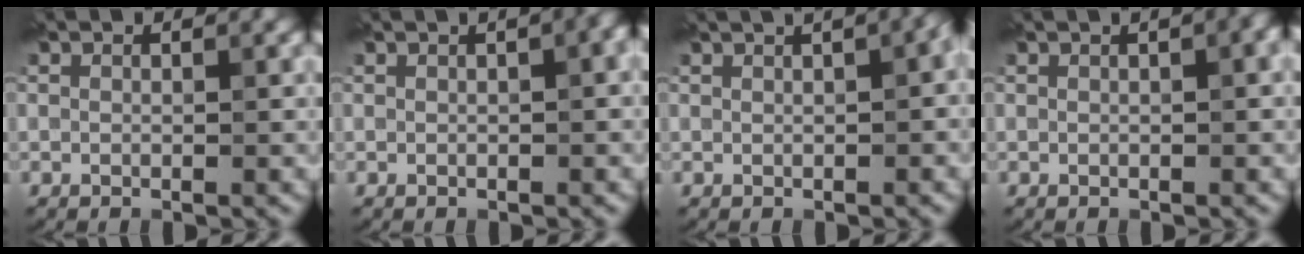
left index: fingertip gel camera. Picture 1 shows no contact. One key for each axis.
{"total": 2.8, "fx": 0.8, "fy": 0.8, "fz": 2.5, "tx": -0.030, "ty": 0.016, "tz": 0.008}
{"total": 5.9, "fx": 2.5, "fy": 2.3, "fz": 4.9, "tx": -0.046, "ty": 0.030, "tz": 0.028}
{"total": 1.9, "fx": 0.5, "fy": 0.4, "fz": 1.8, "tx": -0.019, "ty": 0.013, "tz": 0.006}